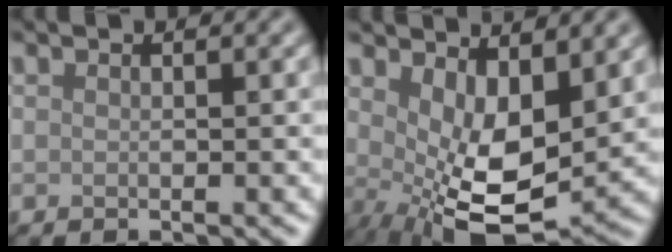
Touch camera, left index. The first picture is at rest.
{"total": 7.7, "force": [1.0, 3.8, 6.6], "torque": [-0.128, -0.027, 0.030]}